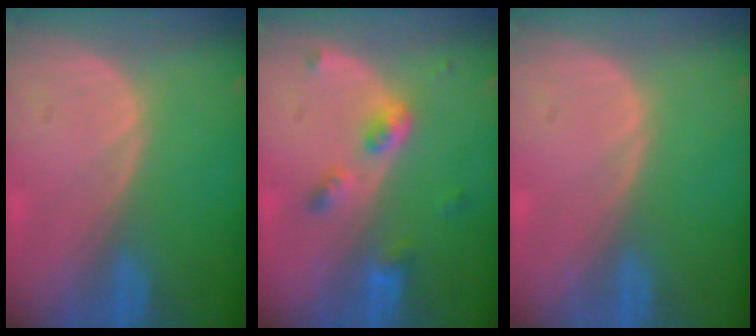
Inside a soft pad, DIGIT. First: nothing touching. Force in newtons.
{"total": 4.2, "press": 4.2, "slide": 0.5}
{"total": 0.0}